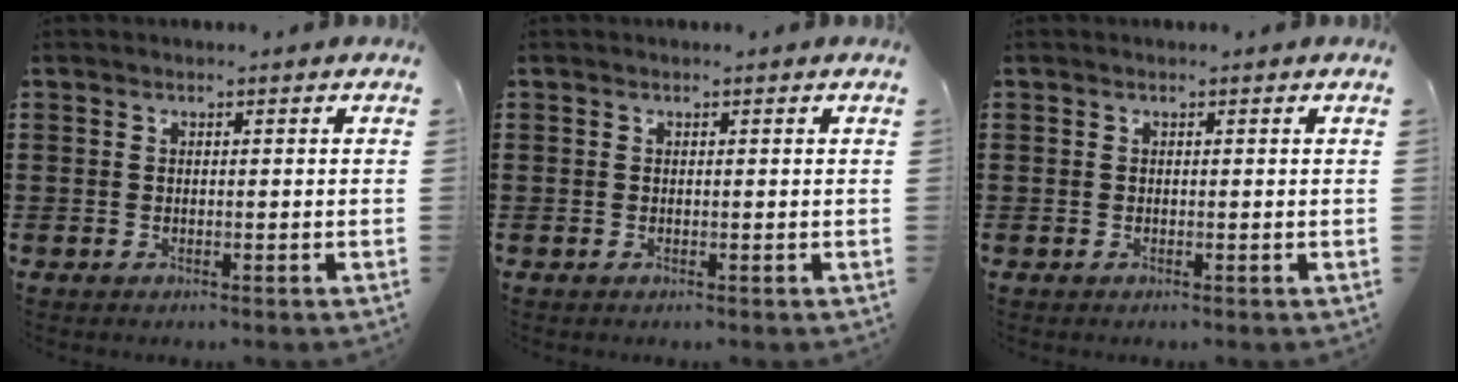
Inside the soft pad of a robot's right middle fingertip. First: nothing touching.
{"total": 0.0}
{"total": 0.0}